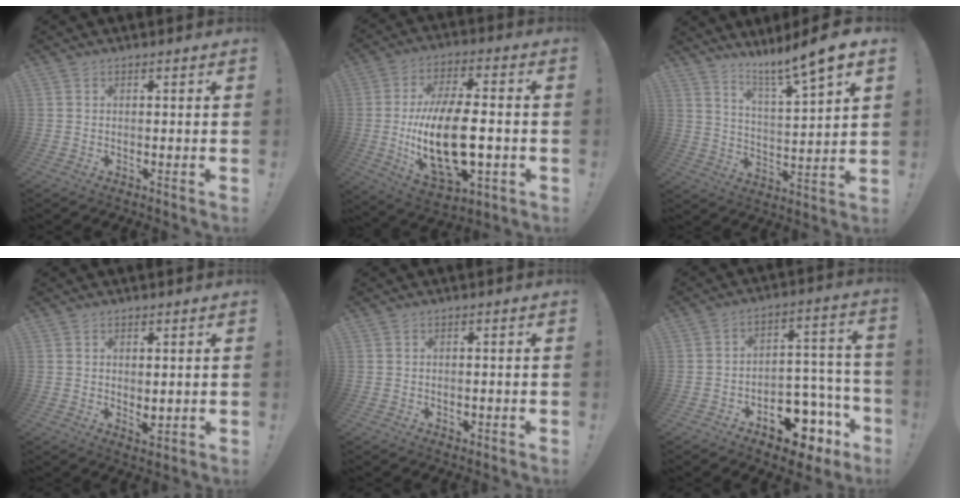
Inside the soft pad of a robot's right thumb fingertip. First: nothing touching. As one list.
[{"total": 21.9, "force": [-3.1, 11.0, 18.7], "torque": [-0.349, -0.002, -0.048]}, {"total": 10.1, "force": [8.2, -0.5, 6.0], "torque": [-0.108, -0.068, 0.130]}, {"total": 2.9, "force": [0.5, 1.6, 2.4], "torque": [-0.026, -0.005, 0.011]}, {"total": 1.1, "force": [-0.4, 1.0, 0.2], "torque": [0.007, 0.000, -0.009]}, {"total": 14.4, "force": [-9.5, 7.9, 7.3], "torque": [-0.046, 0.081, -0.148]}]